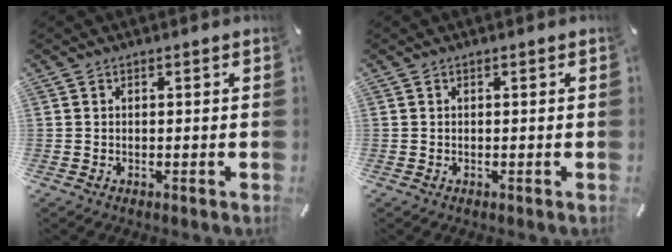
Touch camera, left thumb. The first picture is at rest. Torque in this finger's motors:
{"motor_torque": [-0.09, 0.09, 0.00, 0.00, 0.00]}